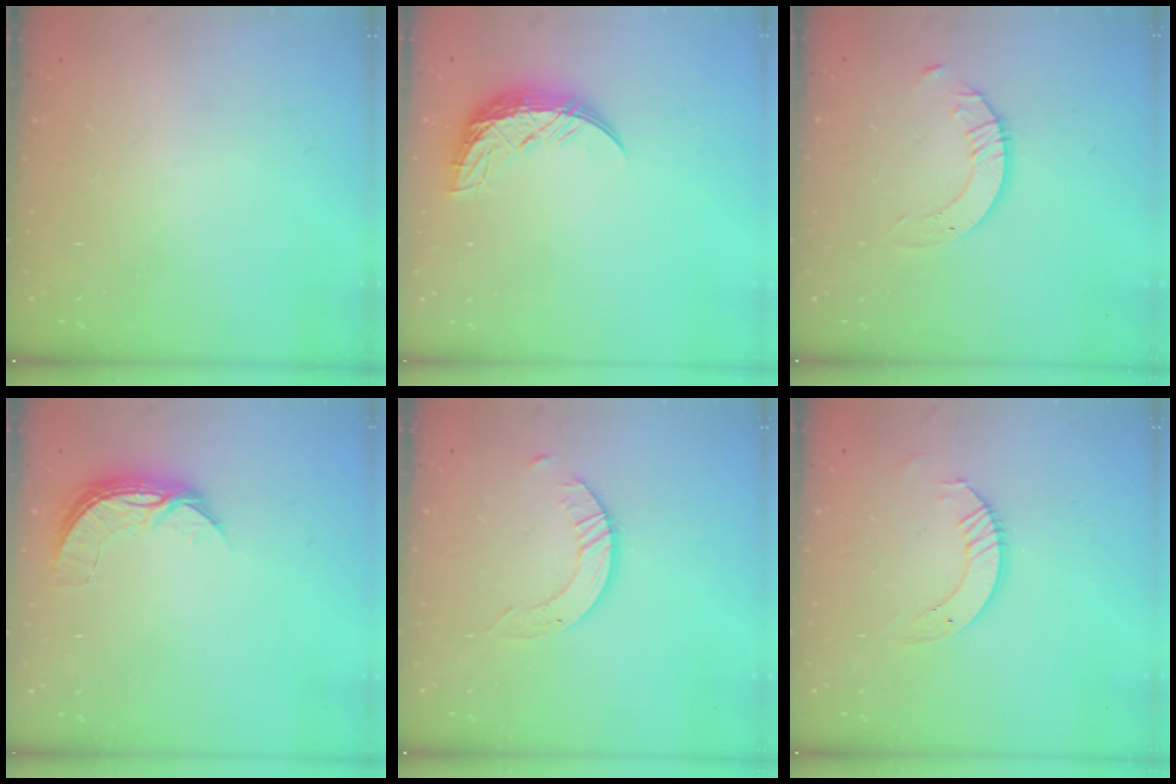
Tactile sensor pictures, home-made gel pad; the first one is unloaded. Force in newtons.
{"total": 10.7, "press": 10.7, "slide": 0.4}
{"total": 2.1, "press": 2.1, "slide": 0.2}
{"total": 6.8, "press": 6.8, "slide": 0.7}
{"total": 2.9, "press": 2.9, "slide": 0.3}
{"total": 5.7, "press": 5.7, "slide": 0.3}